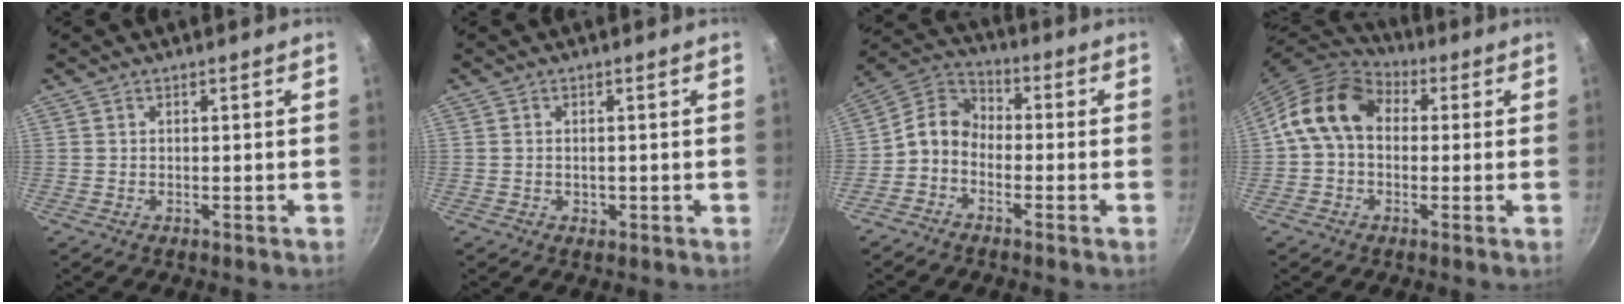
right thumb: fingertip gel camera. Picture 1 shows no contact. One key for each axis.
{"total": 1.2, "fx": -0.2, "fy": 0.9, "fz": 0.8, "tx": -0.008, "ty": 0.001, "tz": -0.003}
{"total": 7.3, "fx": -2.4, "fy": 5.4, "fz": 4.2, "tx": -0.069, "ty": 0.044, "tz": -0.072}
{"total": 12.8, "fx": 1.4, "fy": 9.7, "fz": 8.3, "tx": -0.123, "ty": 0.027, "tz": 0.004}